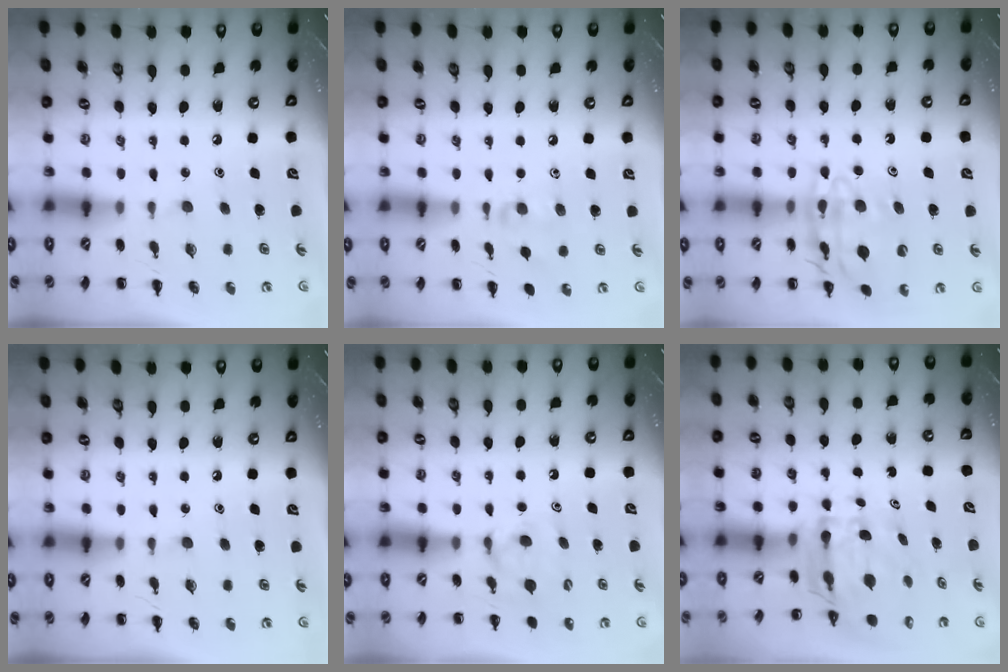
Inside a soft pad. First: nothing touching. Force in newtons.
{"total": 7.0, "press": 6.7, "slide": 1.9}
{"total": 15.6, "press": 15.5, "slide": 2.2}
{"total": 0.0}
{"total": 5.2, "press": 5.0, "slide": 1.5}
{"total": 5.6, "press": 5.5, "slide": 0.7}